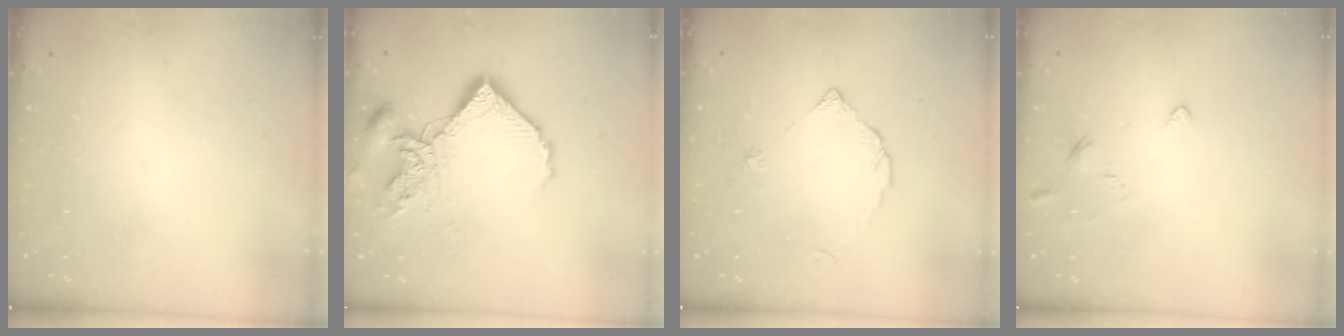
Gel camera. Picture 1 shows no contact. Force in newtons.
{"total": 14.4, "press": 14.4, "slide": 0.8}
{"total": 2.9, "press": 2.9, "slide": 0.2}
{"total": 3.2, "press": 3.1, "slide": 0.6}